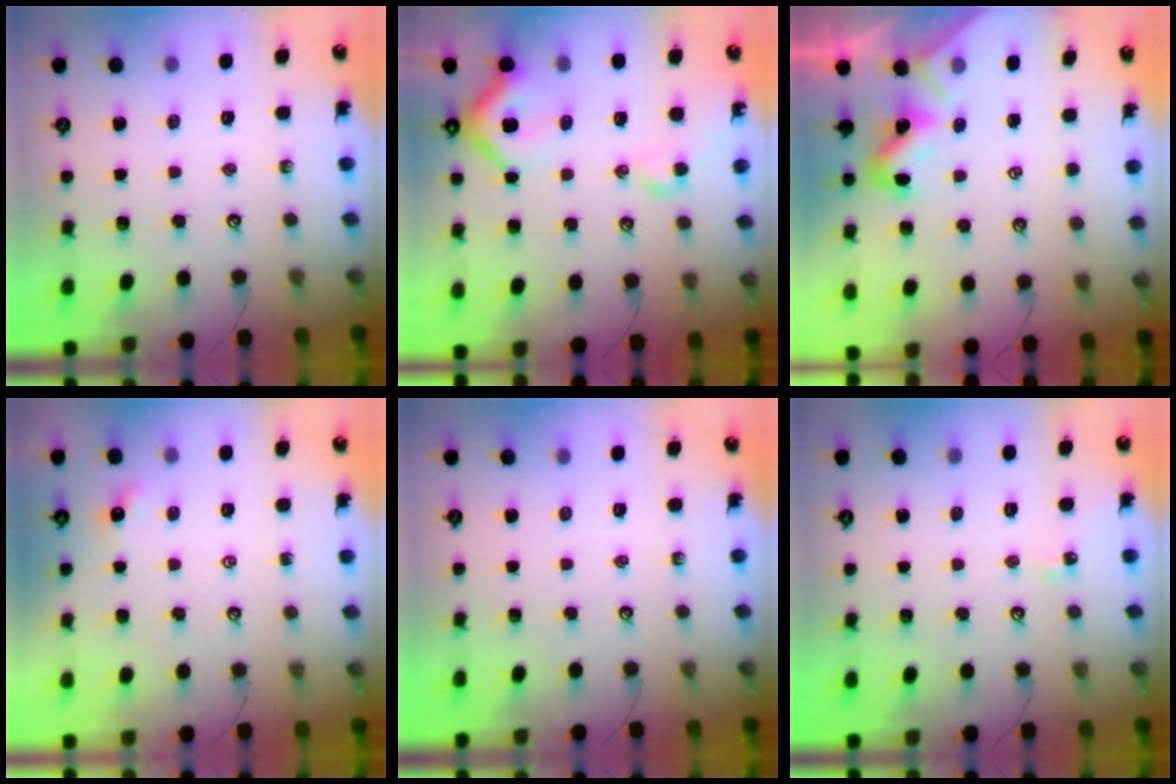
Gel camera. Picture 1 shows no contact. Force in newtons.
{"total": 10.9, "press": 10.7, "slide": 1.7}
{"total": 1.8, "press": 1.8, "slide": 0.5}
{"total": 1.8, "press": 1.8, "slide": 0.4}
{"total": 0.0}
{"total": 4.9, "press": 4.8, "slide": 0.7}